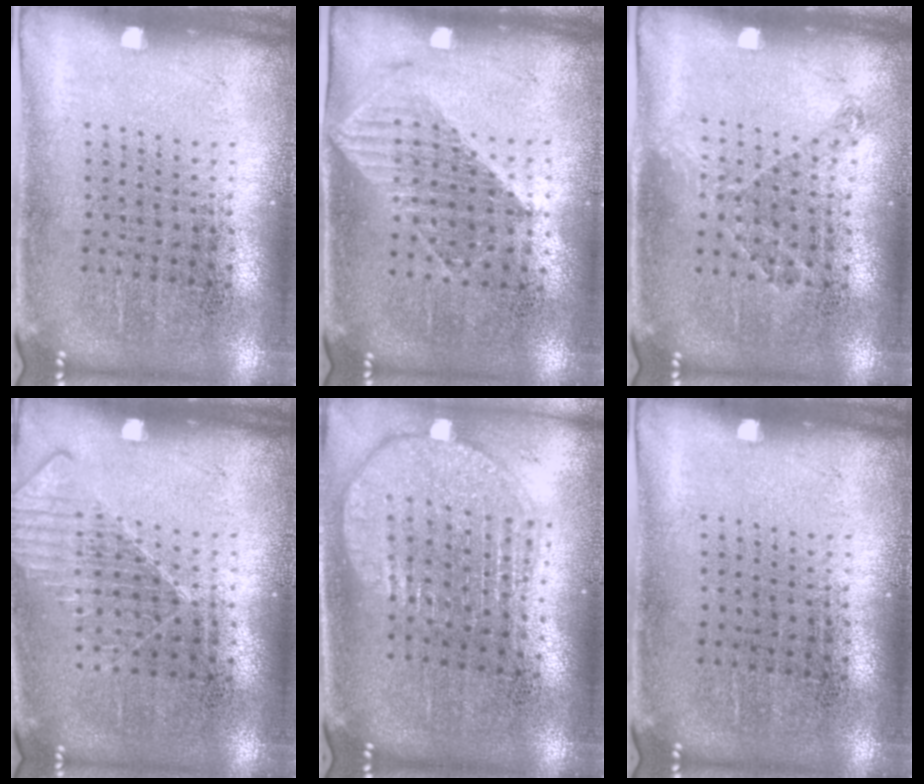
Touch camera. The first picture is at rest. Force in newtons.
{"total": 1.2, "press": 1.1, "slide": 0.3}
{"total": 0.9, "press": 0.7, "slide": 0.5}
{"total": 1.3, "press": 1.3, "slide": 0.3}
{"total": 1.9, "press": 1.7, "slide": 1.0}
{"total": 0.0}